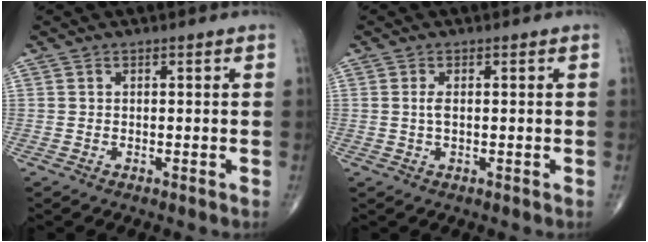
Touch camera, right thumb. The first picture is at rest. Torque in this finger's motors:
{"motor_torque": [-0.44, 0.09, 0.21, 0.26, 0.01]}